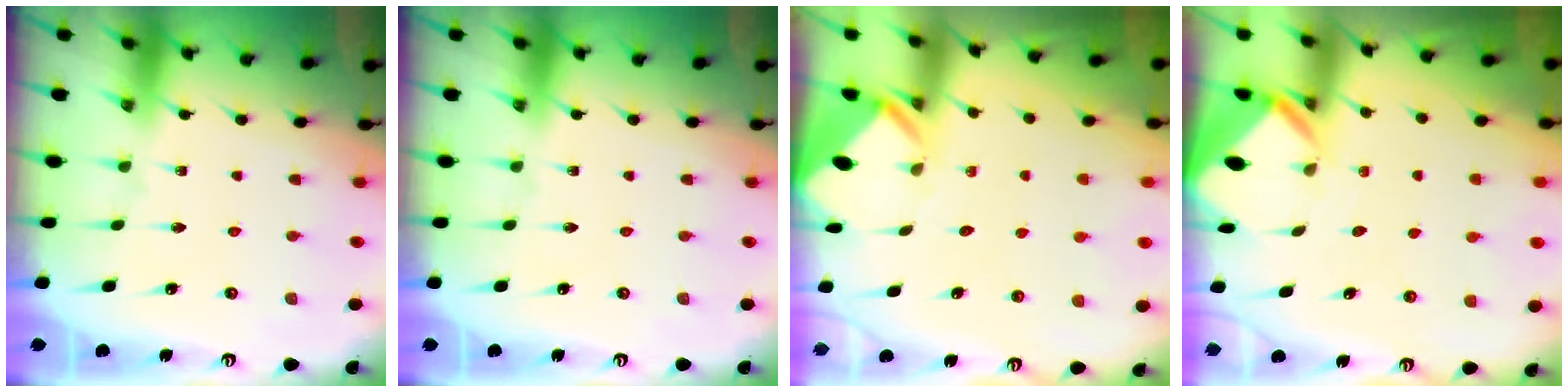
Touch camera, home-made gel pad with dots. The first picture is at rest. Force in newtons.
{"total": 0.0}
{"total": 3.6, "press": 3.6, "slide": 0.3}
{"total": 2.7, "press": 2.7, "slide": 0.2}